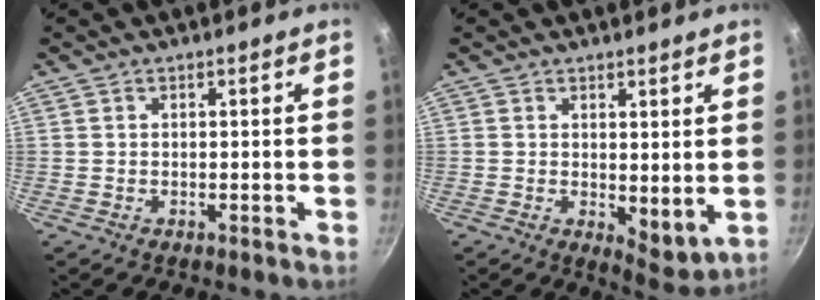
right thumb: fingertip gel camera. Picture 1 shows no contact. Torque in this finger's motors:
{"motor_torque": [-0.48, -0.06, -0.20, -0.06, 0.03]}